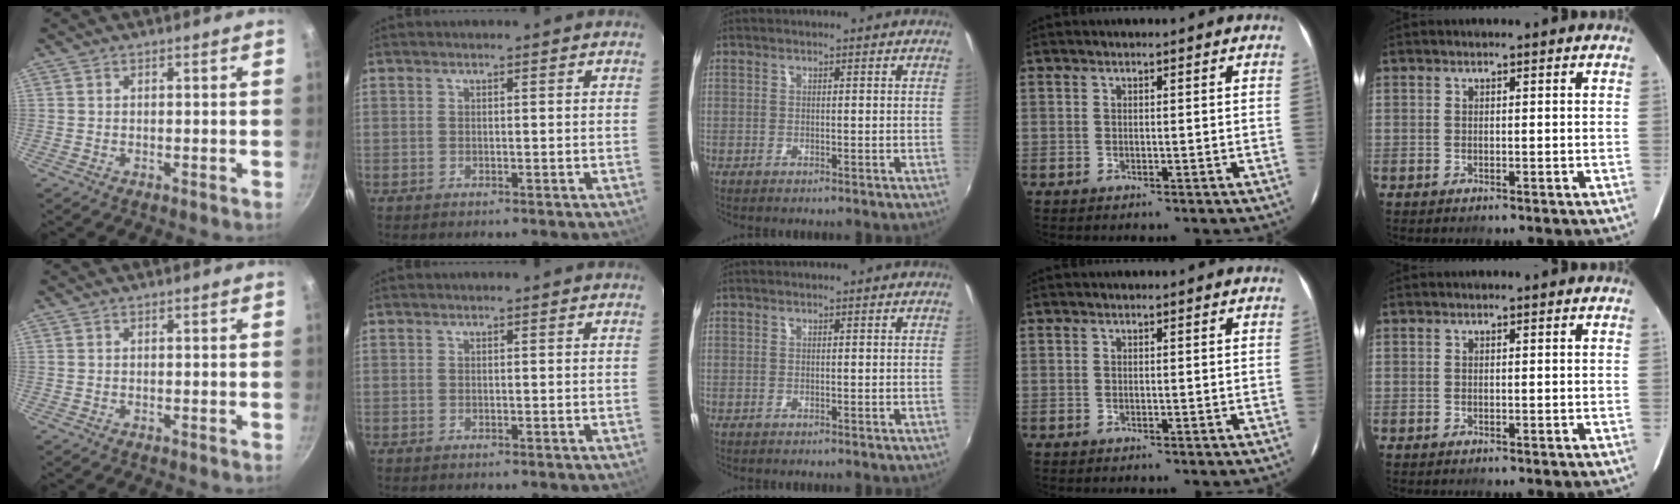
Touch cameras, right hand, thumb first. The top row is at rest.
{}